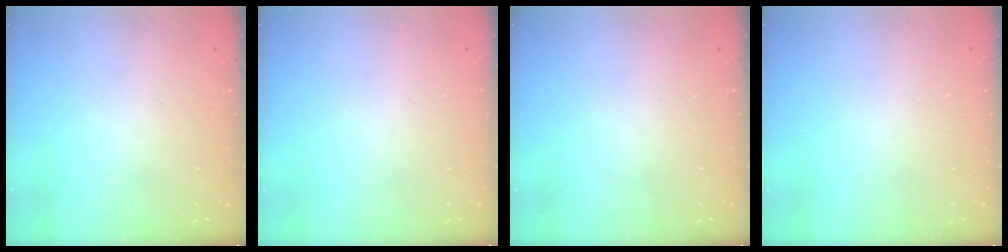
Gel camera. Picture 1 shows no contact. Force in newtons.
{"total": 0.0}
{"total": 0.0}
{"total": 0.0}